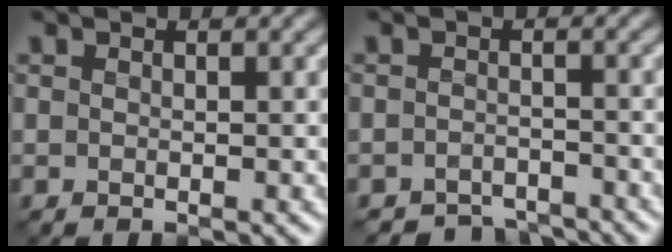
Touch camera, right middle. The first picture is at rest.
{"total": 3.1, "force": [-3.0, 0.7, 0.2], "torque": [0.004, -0.002, -0.053]}